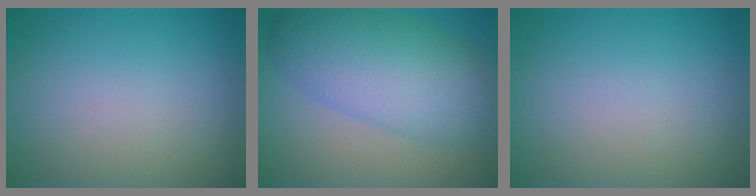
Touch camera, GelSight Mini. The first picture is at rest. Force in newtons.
{"total": 8.2, "press": 8.2, "slide": 0.1}
{"total": 0.0}